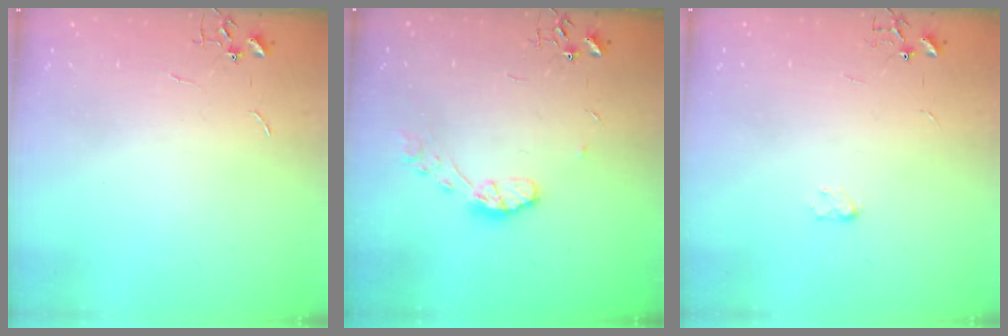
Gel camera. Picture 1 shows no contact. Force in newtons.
{"total": 7.5, "press": 7.5, "slide": 0.5}
{"total": 2.9, "press": 2.9, "slide": 0.5}